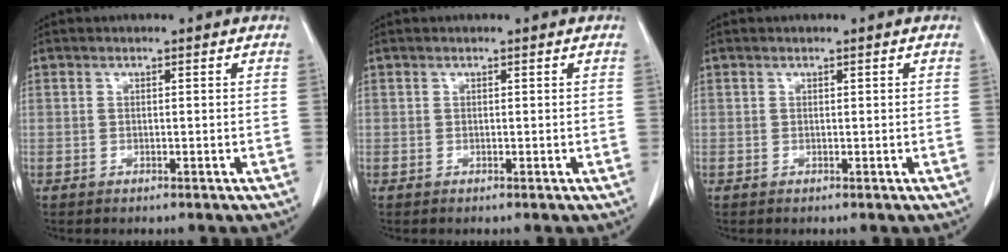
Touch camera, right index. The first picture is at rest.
{"total": 0.0}
{"total": 0.0}